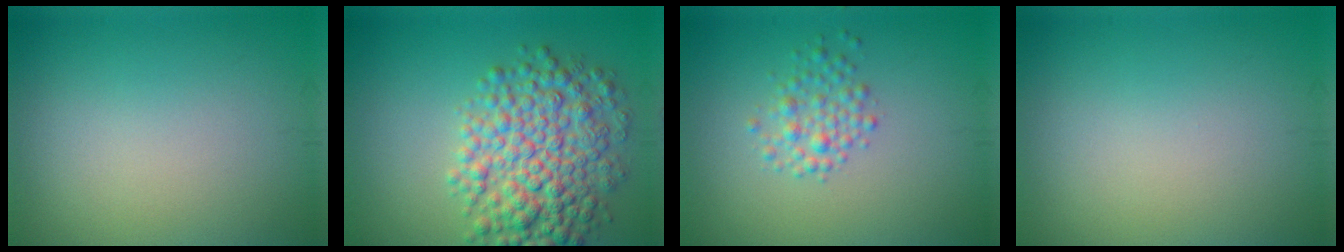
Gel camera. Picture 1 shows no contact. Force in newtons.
{"total": 7.8, "press": 7.8, "slide": 0.0}
{"total": 2.2, "press": 2.2, "slide": 0.1}
{"total": 0.0}